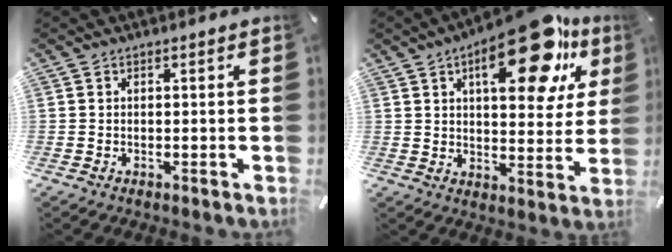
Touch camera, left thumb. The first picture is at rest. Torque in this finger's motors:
{"motor_torque": [2.92, 2.08, 1.76, -1.01, 0.20]}